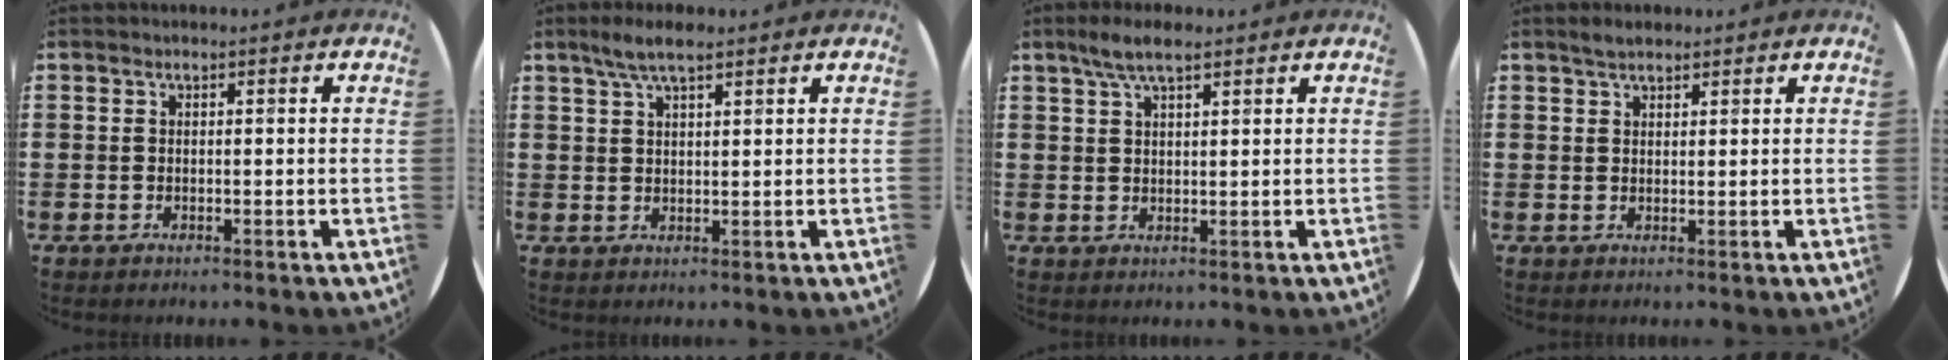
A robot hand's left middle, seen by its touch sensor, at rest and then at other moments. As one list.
[{"total": 4.1, "force": [2.9, 0.9, 2.7], "torque": [-0.050, 0.003, 0.050]}, {"total": 4.1, "force": [2.9, 1.0, 2.8], "torque": [-0.052, 0.004, 0.049]}, {"total": 2.0, "force": [1.8, 0.6, 0.7], "torque": [-0.009, 0.002, 0.032]}]